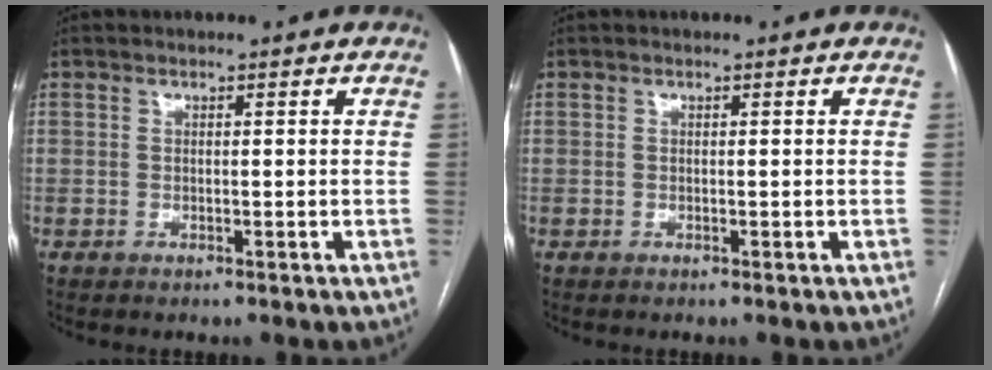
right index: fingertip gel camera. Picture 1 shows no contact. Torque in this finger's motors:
{"motor_torque": [0.00, 0.00, 0.00, 0.00]}